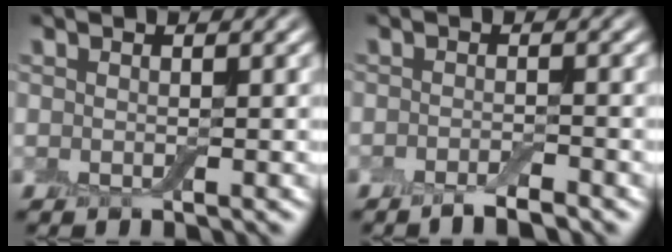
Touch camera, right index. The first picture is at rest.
{"total": 2.1, "force": [-1.6, 0.3, 1.3], "torque": [-0.021, 0.001, -0.031]}